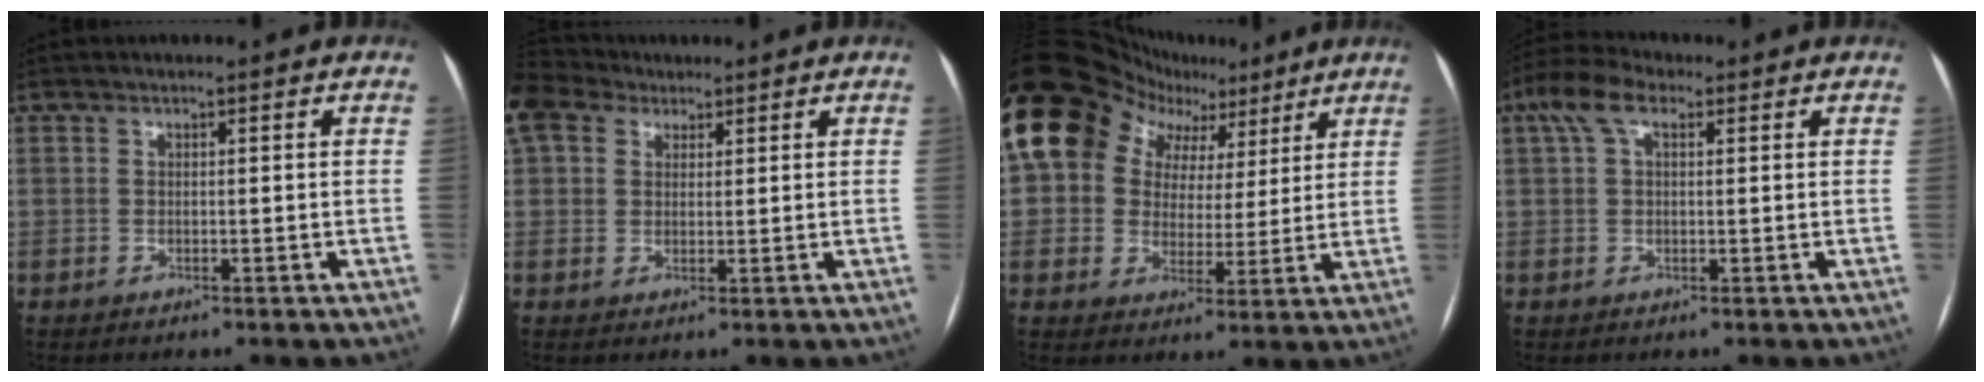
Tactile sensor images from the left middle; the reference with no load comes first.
{"total": 7.7, "force": [5.1, 4.9, 3.0], "torque": [-0.077, 0.042, 0.102]}
{"total": 17.0, "force": [8.2, 13.0, 7.2], "torque": [-0.118, 0.075, 0.130]}
{"total": 5.8, "force": [2.6, 2.7, 4.5], "torque": [-0.105, 0.039, 0.050]}